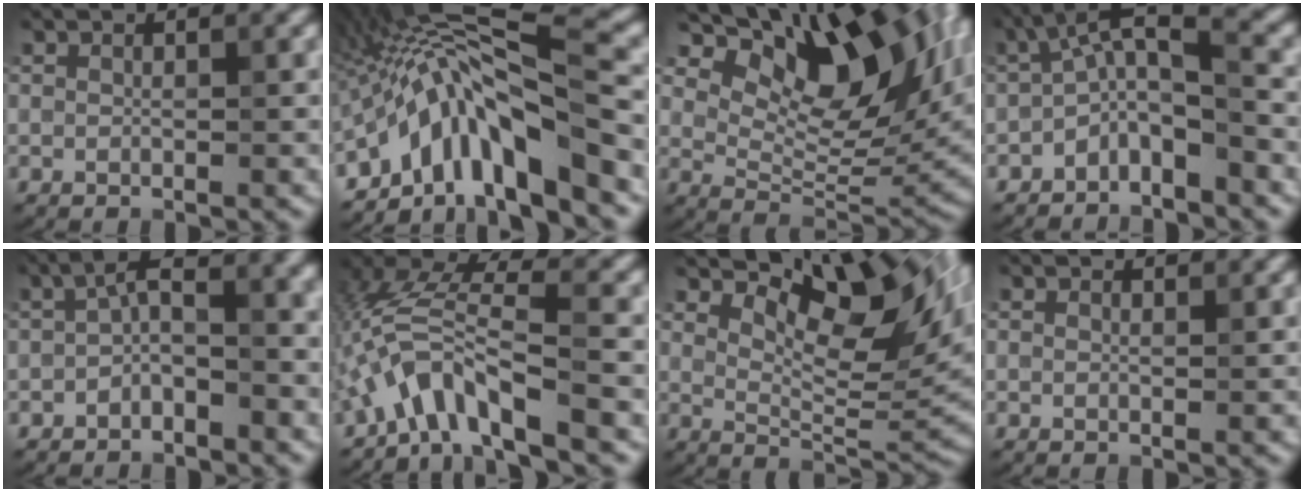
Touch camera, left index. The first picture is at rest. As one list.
[{"total": 12.7, "force": [-5.0, 3.0, 11.4], "torque": [-0.184, 0.020, -0.083]}, {"total": 13.1, "force": [6.7, 6.4, 9.3], "torque": [-0.127, 0.003, 0.117]}, {"total": 4.5, "force": [-2.3, 1.3, 3.6], "torque": [-0.066, 0.016, -0.050]}, {"total": 4.4, "force": [-1.8, 1.7, 3.7], "torque": [-0.062, 0.017, -0.041]}, {"total": 6.9, "force": [-4.2, 1.6, 5.2], "torque": [-0.101, 0.012, -0.086]}, {"total": 10.9, "force": [5.4, 4.4, 8.3], "torque": [-0.118, 0.000, 0.092]}, {"total": 0.7, "force": [0.7, 0.1, 0.2], "torque": [-0.005, -0.002, 0.006]}]